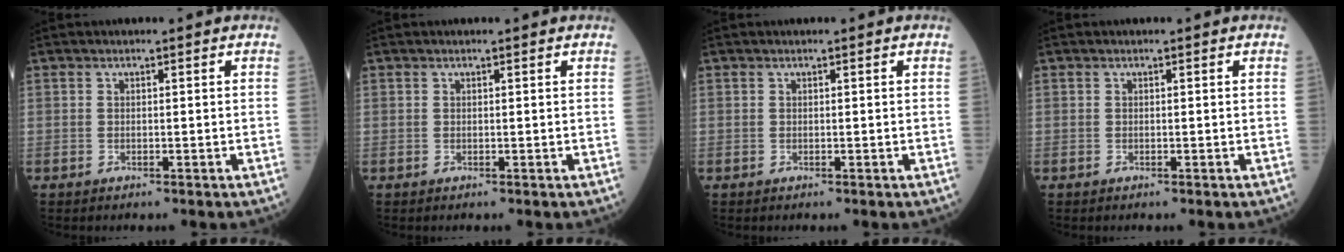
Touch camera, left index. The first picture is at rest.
{"total": 0.0}
{"total": 0.0}
{"total": 0.0}